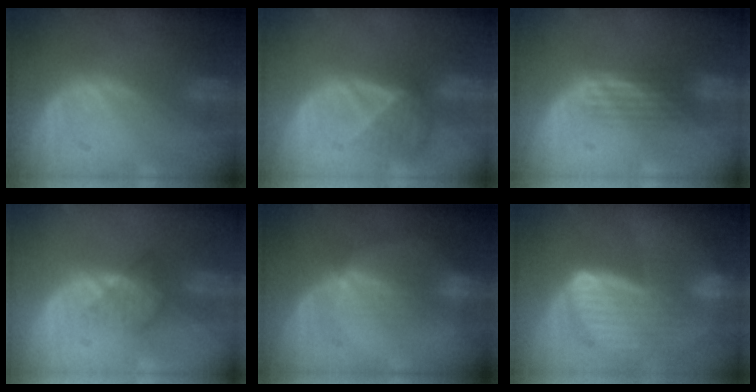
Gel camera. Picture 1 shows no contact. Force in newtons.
{"total": 3.6, "press": 3.4, "slide": 1.1}
{"total": 2.8, "press": 2.5, "slide": 1.3}
{"total": 3.5, "press": 3.1, "slide": 1.7}
{"total": 3.8, "press": 3.6, "slide": 1.2}
{"total": 9.1, "press": 8.0, "slide": 4.5}